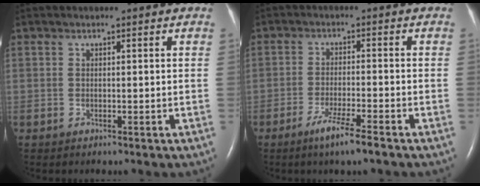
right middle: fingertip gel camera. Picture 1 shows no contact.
{"total": 5.3, "force": [-3.6, -0.3, 3.9], "torque": [-0.079, -0.012, -0.070]}